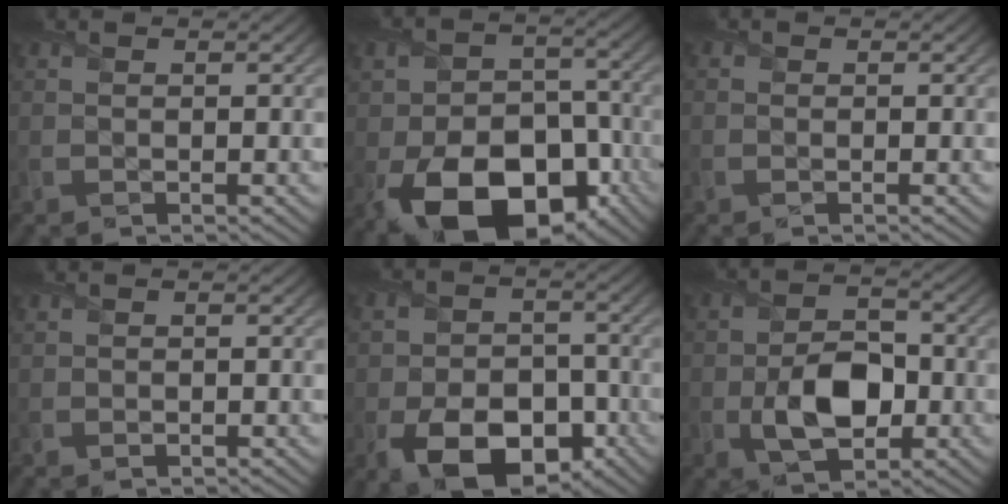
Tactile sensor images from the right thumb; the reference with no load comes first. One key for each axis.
{"total": 16.8, "fx": -7.4, "fy": 10.7, "fz": 10.7, "tx": -0.180, "ty": -0.046, "tz": -0.110}
{"total": 0.0}
{"total": 0.0}
{"total": 11.8, "fx": -5.1, "fy": 7.3, "fz": 7.6, "tx": -0.144, "ty": -0.031, "tz": -0.080}
{"total": 7.1, "fx": -1.5, "fy": 4.3, "fz": 5.5, "tx": -0.108, "ty": -0.009, "tz": -0.026}